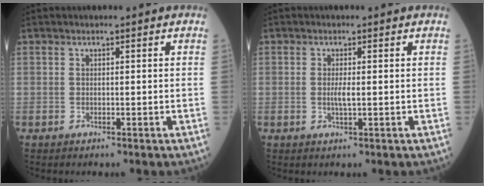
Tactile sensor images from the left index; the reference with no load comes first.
{"total": 1.8, "force": [-0.2, 0.2, 1.8], "torque": [-0.039, -0.003, -0.003]}